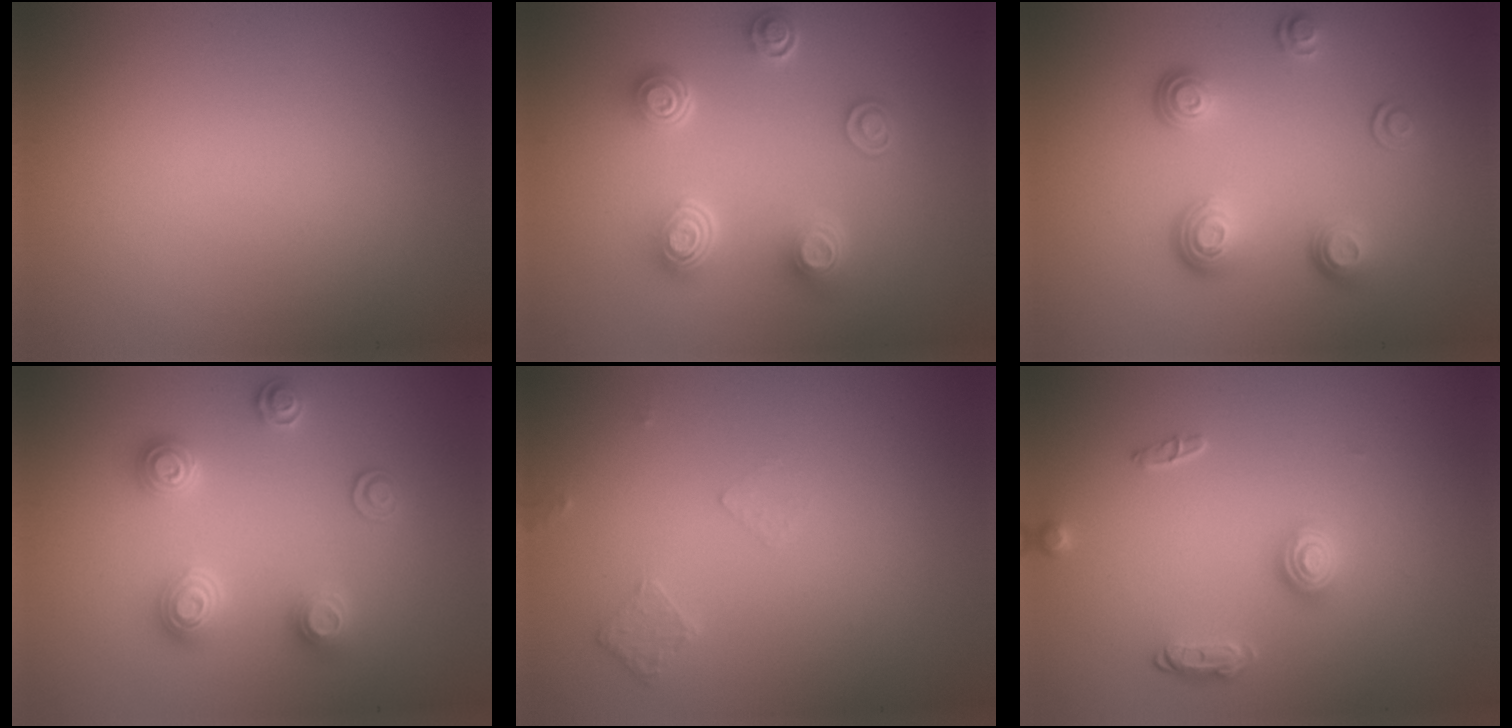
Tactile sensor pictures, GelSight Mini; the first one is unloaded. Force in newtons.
{"total": 4.5, "press": 3.5, "slide": 2.7}
{"total": 3.6, "press": 2.8, "slide": 2.3}
{"total": 3.0, "press": 3.0, "slide": 0.5}
{"total": 0.8, "press": 0.6, "slide": 0.5}
{"total": 2.1, "press": 1.6, "slide": 1.4}